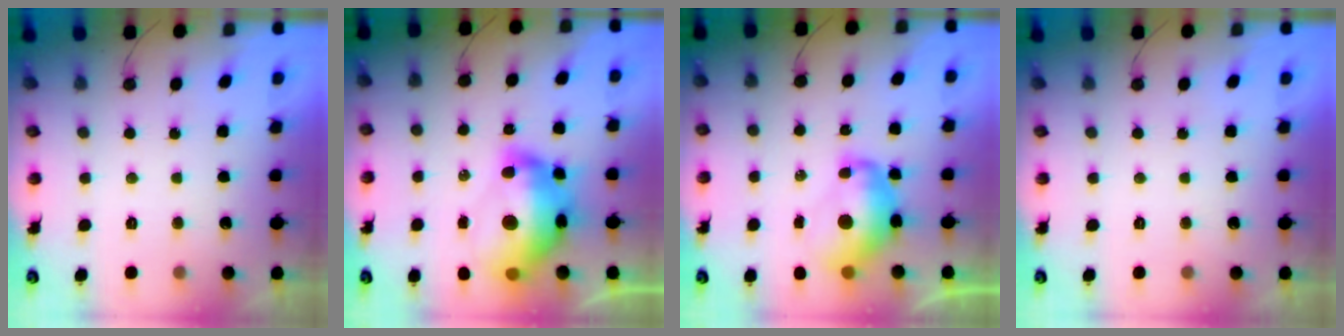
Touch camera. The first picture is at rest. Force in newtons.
{"total": 20.2, "press": 20.1, "slide": 2.3}
{"total": 10.8, "press": 10.8, "slide": 1.2}
{"total": 0.0}